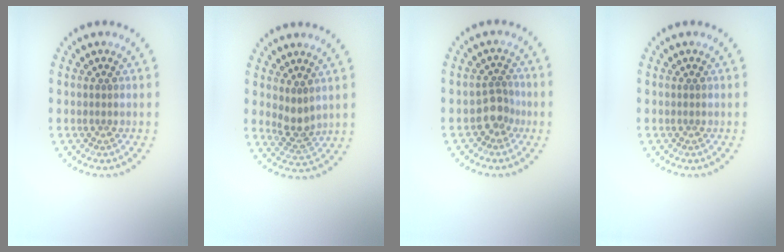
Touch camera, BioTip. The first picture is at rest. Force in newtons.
{"total": 2.3, "press": 2.0, "slide": 1.1}
{"total": 2.1, "press": 1.7, "slide": 1.3}
{"total": 0.0}